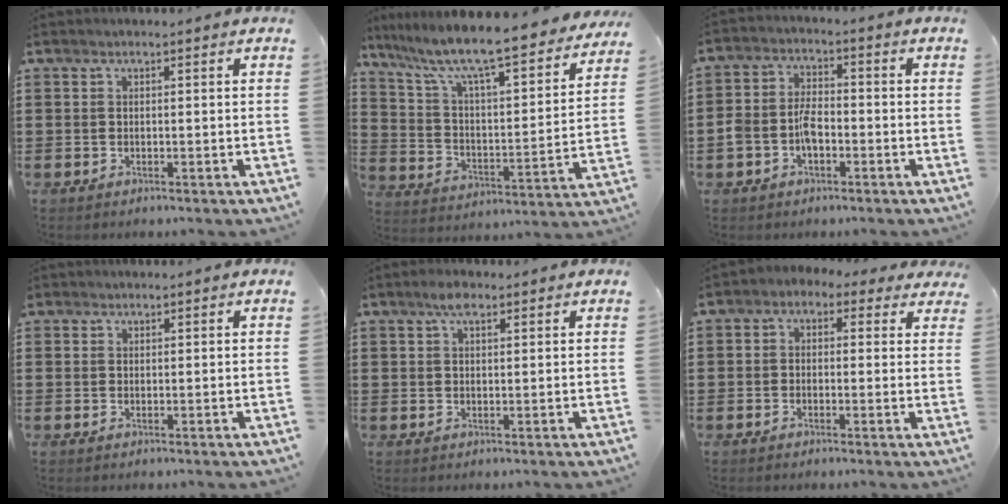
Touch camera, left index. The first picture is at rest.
{"total": 9.0, "force": [7.7, 0.3, 4.6], "torque": [-0.123, -0.063, 0.124]}
{"total": 5.1, "force": [-1.9, 3.2, 3.5], "torque": [-0.090, 0.002, -0.042]}
{"total": 0.7, "force": [0.5, 0.5, 0.1], "torque": [-0.005, 0.003, 0.010]}
{"total": 3.0, "force": [1.8, 1.1, 2.1], "torque": [-0.046, 0.007, 0.031]}
{"total": 1.5, "force": [-0.5, 1.2, 0.8], "torque": [-0.020, 0.009, -0.015]}